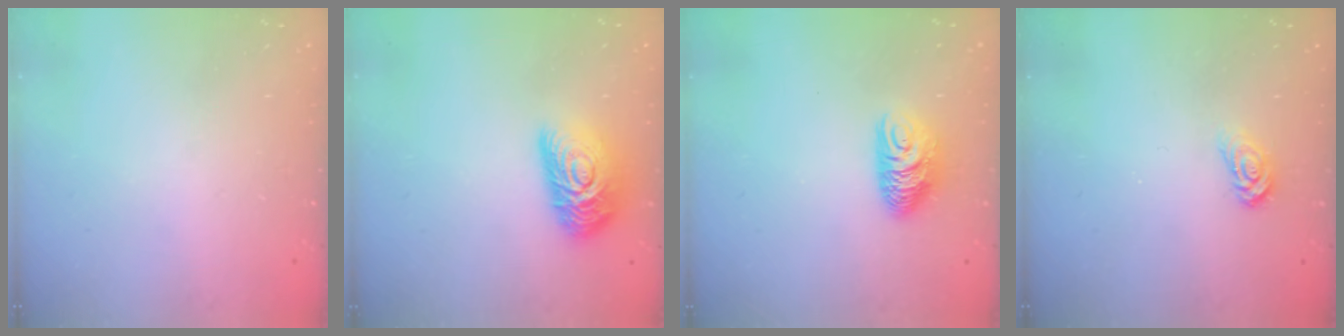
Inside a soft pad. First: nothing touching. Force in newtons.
{"total": 14.6, "press": 14.6, "slide": 0.8}
{"total": 8.5, "press": 8.5, "slide": 0.7}
{"total": 3.1, "press": 3.1, "slide": 0.3}